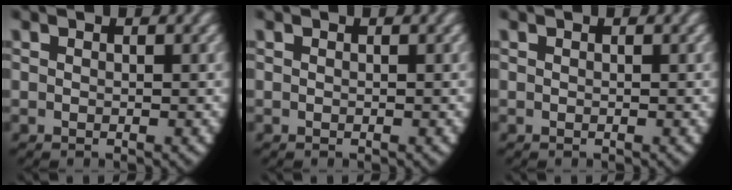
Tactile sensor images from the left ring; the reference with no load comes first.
{"total": 0.0}
{"total": 0.0}